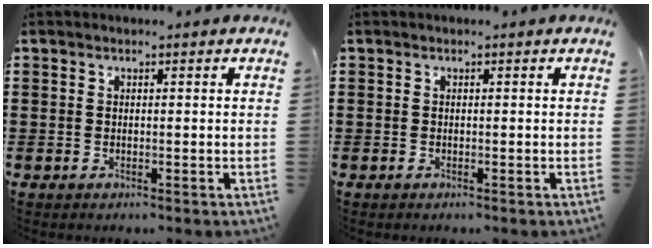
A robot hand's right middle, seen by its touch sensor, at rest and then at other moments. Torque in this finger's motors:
{"motor_torque": [-2.14, 0.00, 0.05, -0.01]}